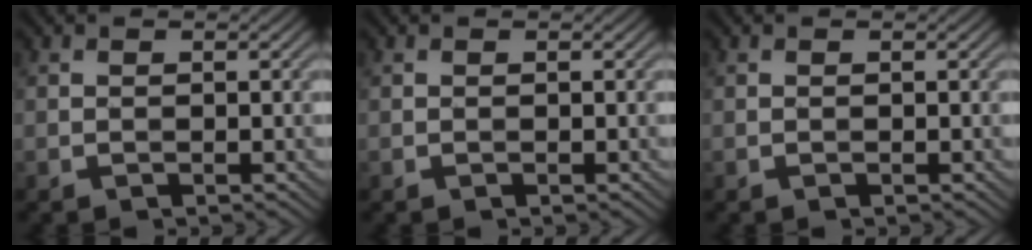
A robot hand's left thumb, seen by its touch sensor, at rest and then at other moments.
{"total": 0.0}
{"total": 0.0}